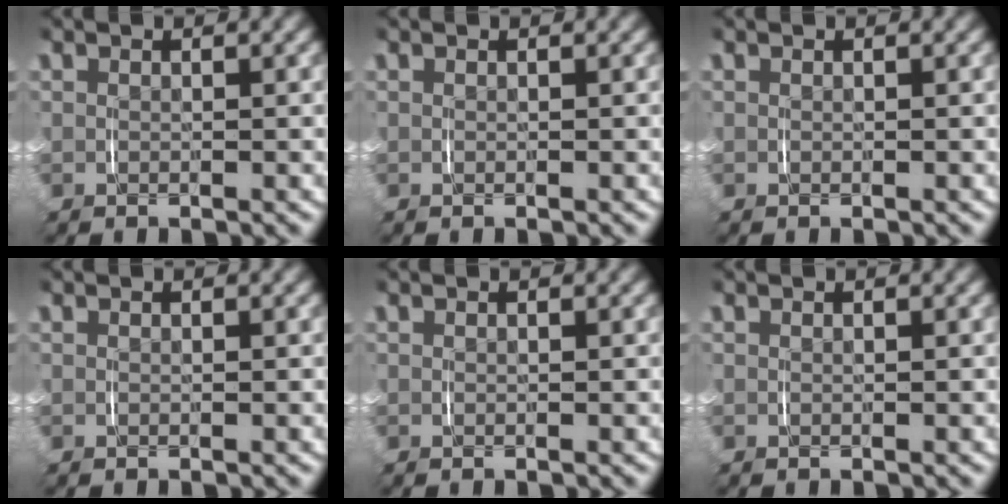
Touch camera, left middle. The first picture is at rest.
{"total": 0.0}
{"total": 0.0}
{"total": 0.0}
{"total": 0.0}
{"total": 0.0}